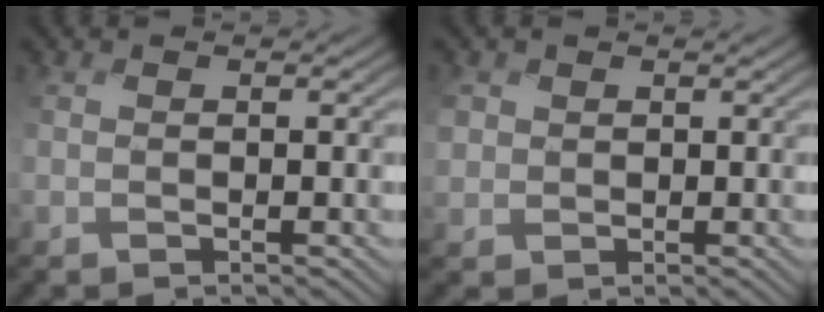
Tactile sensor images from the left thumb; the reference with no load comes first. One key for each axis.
{"total": 2.2, "fx": 0.2, "fy": 2.2, "fz": 0.2, "tx": -0.027, "ty": -0.004, "tz": -0.003}